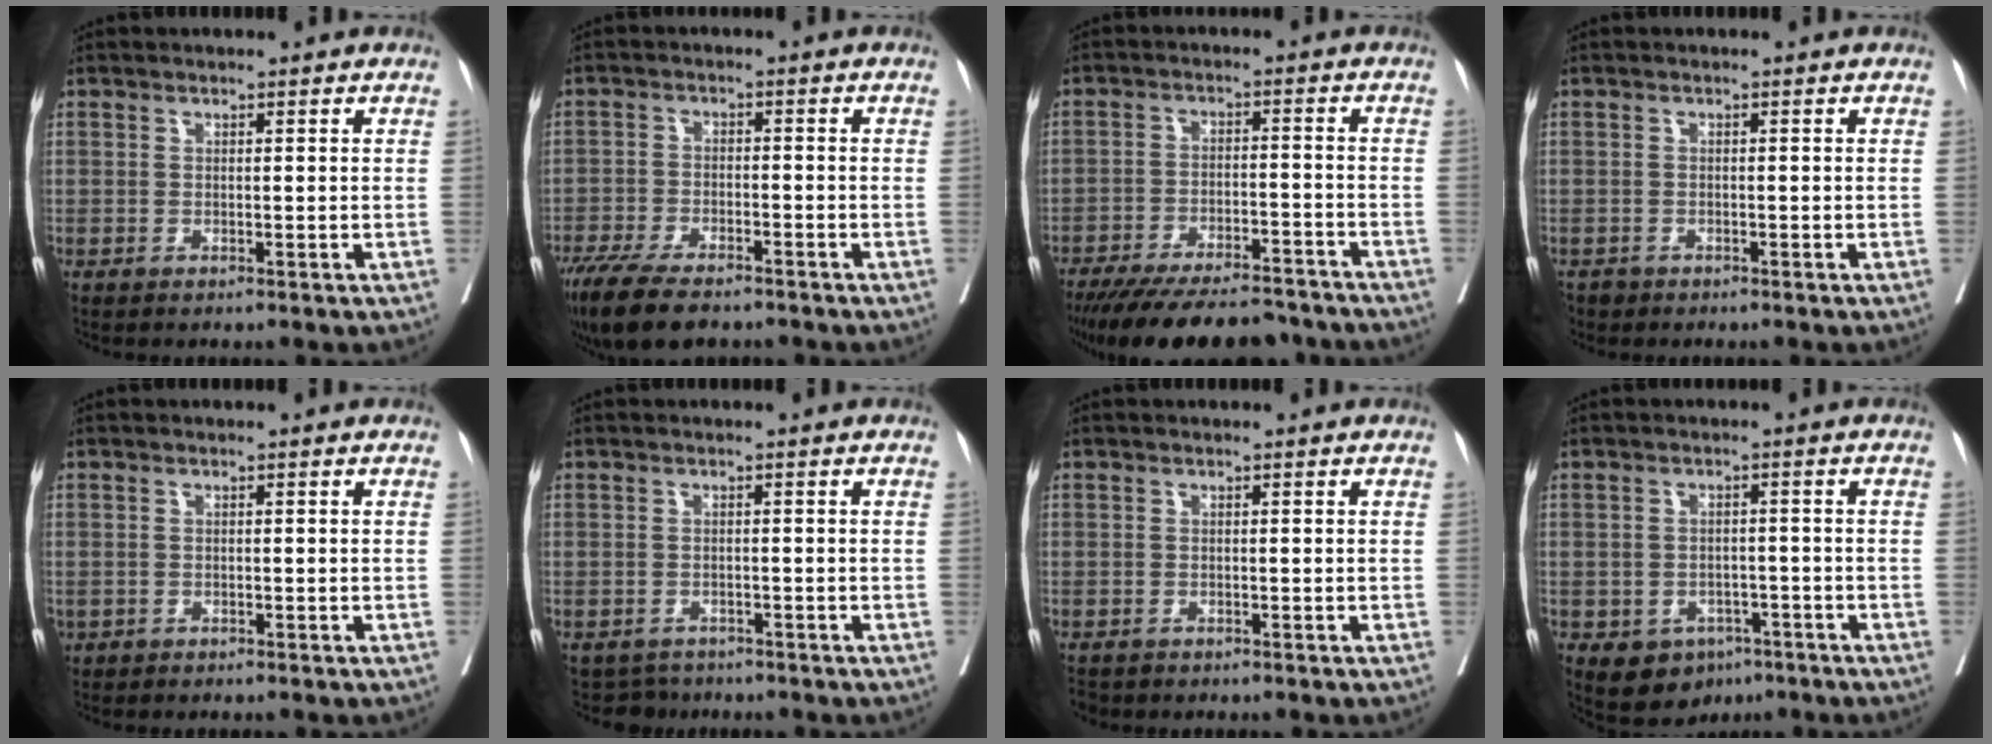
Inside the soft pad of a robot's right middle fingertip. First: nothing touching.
{"total": 11.1, "force": [-8.7, 3.1, 6.2], "torque": [-0.104, -0.021, -0.144]}
{"total": 18.7, "force": [-16.5, 4.0, 7.8], "torque": [-0.136, -0.018, -0.238]}
{"total": 1.3, "force": [-1.0, 0.8, -0.1], "torque": [-0.005, 0.002, -0.017]}
{"total": 0.9, "force": [-0.5, 0.7, 0.2], "torque": [-0.009, 0.002, -0.006]}
{"total": 3.0, "force": [-2.4, 1.6, -0.5], "torque": [0.008, 0.000, -0.039]}
{"total": 1.9, "force": [-1.5, 1.1, 0.2], "torque": [-0.008, -0.001, -0.026]}
{"total": 6.4, "force": [-3.6, 4.7, 2.4], "torque": [-0.032, 0.004, -0.044]}